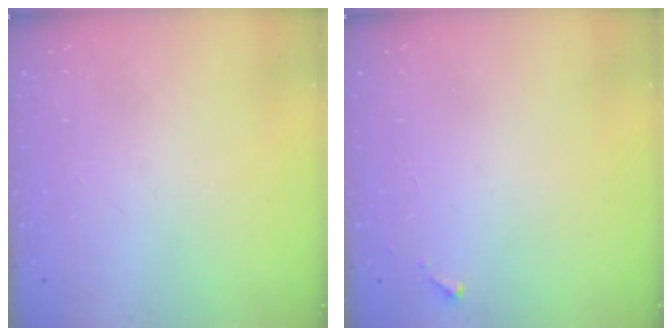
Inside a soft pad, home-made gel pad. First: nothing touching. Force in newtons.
{"total": 2.8, "press": 2.8, "slide": 0.1}